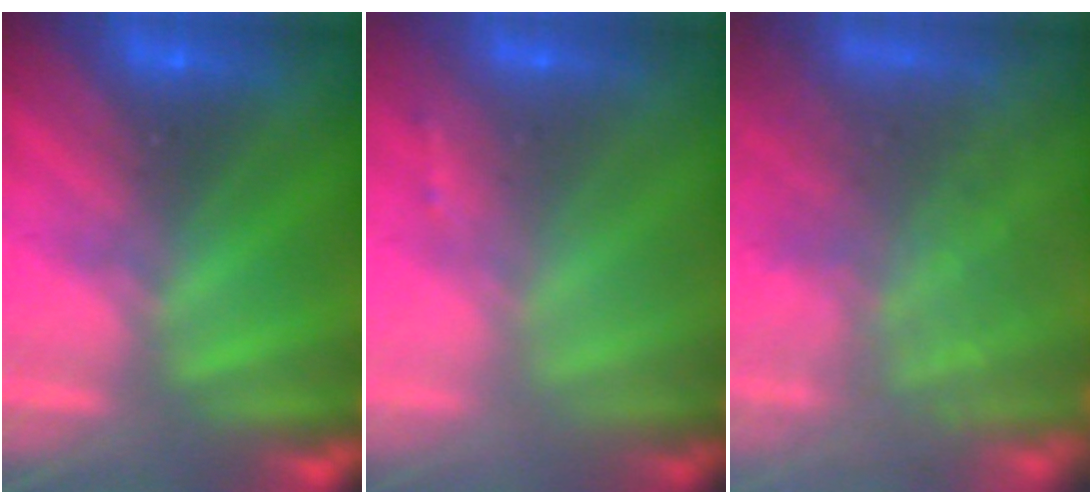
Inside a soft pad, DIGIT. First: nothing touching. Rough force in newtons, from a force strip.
{"total": 1.4}
{"total": 10.5}